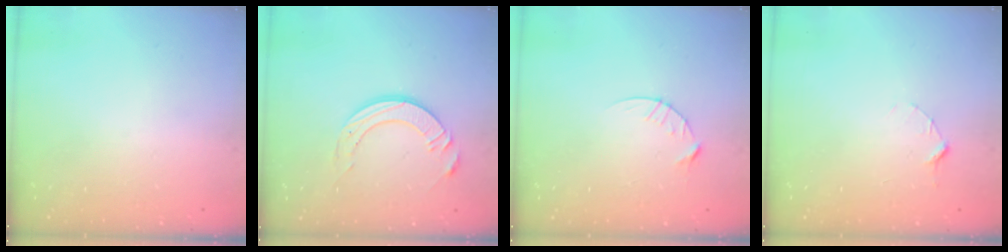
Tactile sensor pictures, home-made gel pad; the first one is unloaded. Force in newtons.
{"total": 10.7, "press": 10.7, "slide": 1.1}
{"total": 4.1, "press": 4.1, "slide": 0.5}
{"total": 2.9, "press": 2.9, "slide": 0.3}